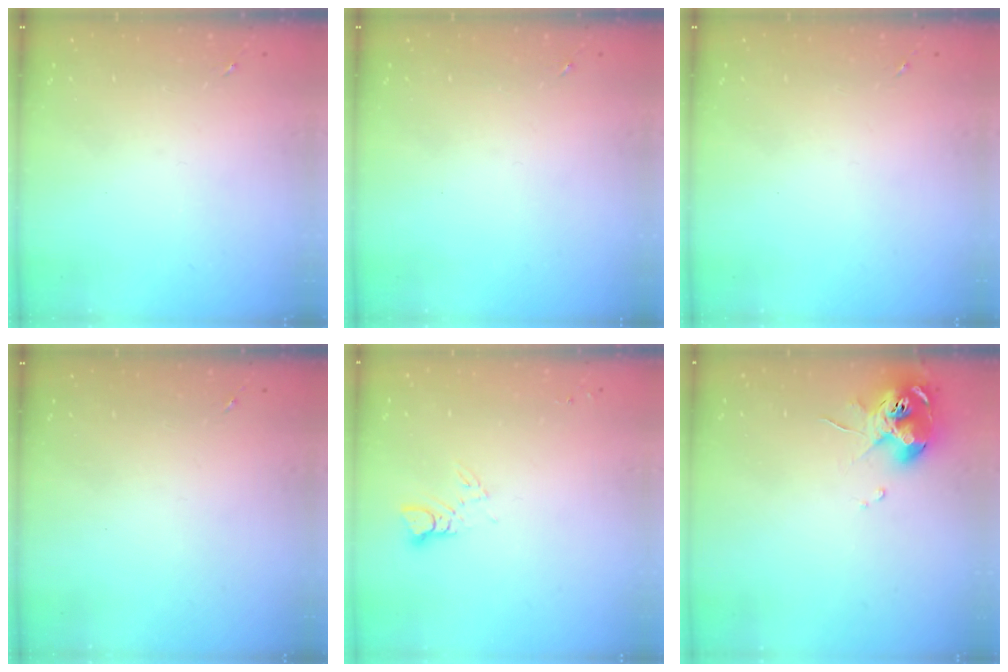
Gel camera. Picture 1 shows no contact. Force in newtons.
{"total": 0.0}
{"total": 0.0}
{"total": 0.0}
{"total": 3.0, "press": 3.0, "slide": 0.3}
{"total": 10.5, "press": 10.4, "slide": 1.3}